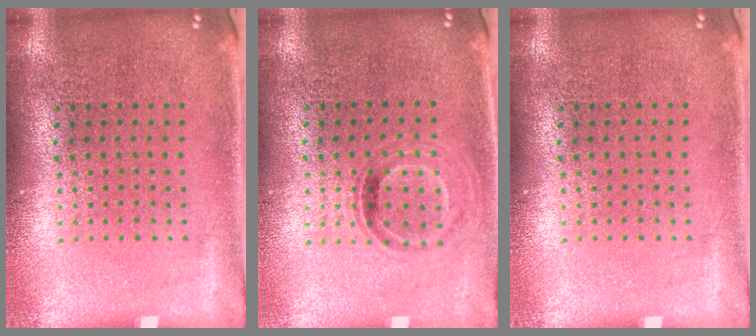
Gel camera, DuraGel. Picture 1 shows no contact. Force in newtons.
{"total": 1.0, "press": 0.8, "slide": 0.6}
{"total": 0.0}